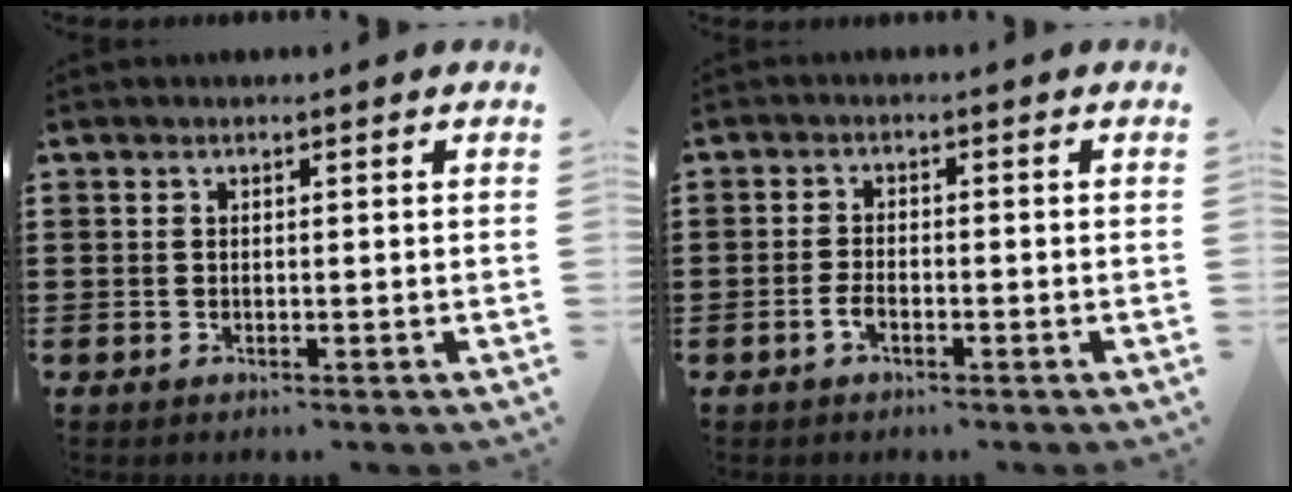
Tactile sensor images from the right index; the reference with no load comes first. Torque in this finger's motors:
{"motor_torque": [1.57, 0.56, 0.22, 0.08]}